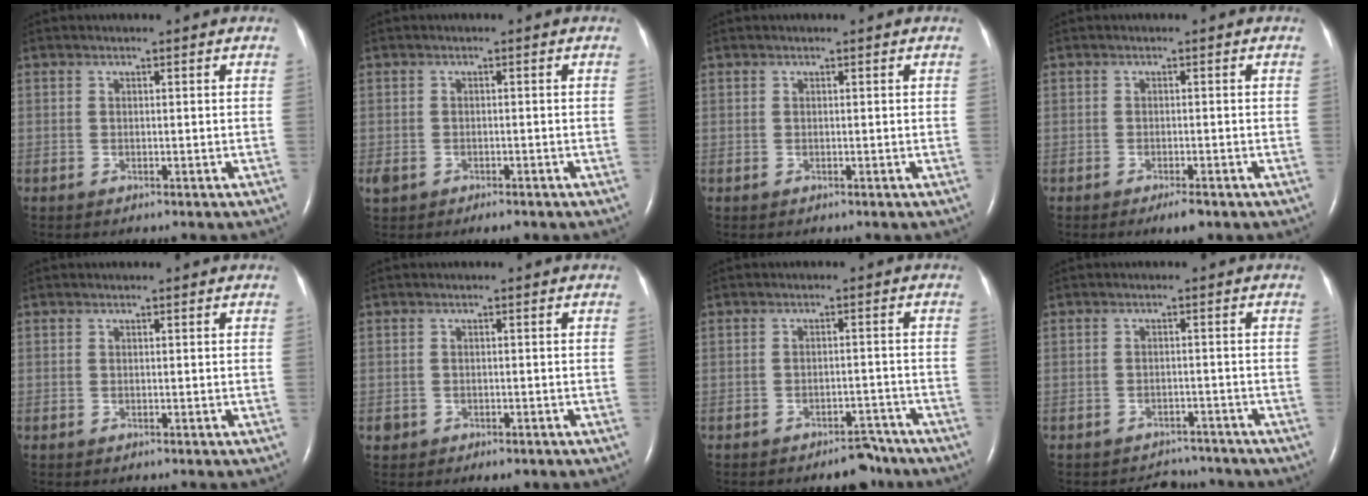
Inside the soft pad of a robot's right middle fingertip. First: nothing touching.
{"total": 3.8, "force": [-2.4, 2.1, 2.1], "torque": [-0.038, 0.001, -0.031]}
{"total": 0.0}
{"total": 2.5, "force": [-1.7, 0.5, 1.8], "torque": [-0.028, -0.003, -0.023]}
{"total": 0.0}
{"total": 2.2, "force": [-1.2, 1.6, 0.9], "torque": [-0.011, 0.002, -0.009]}
{"total": 4.5, "force": [-3.8, 1.7, 1.7], "torque": [-0.018, 0.007, -0.053]}
{"total": 5.1, "force": [-4.7, 2.0, -0.2], "torque": [-0.001, 0.007, -0.060]}